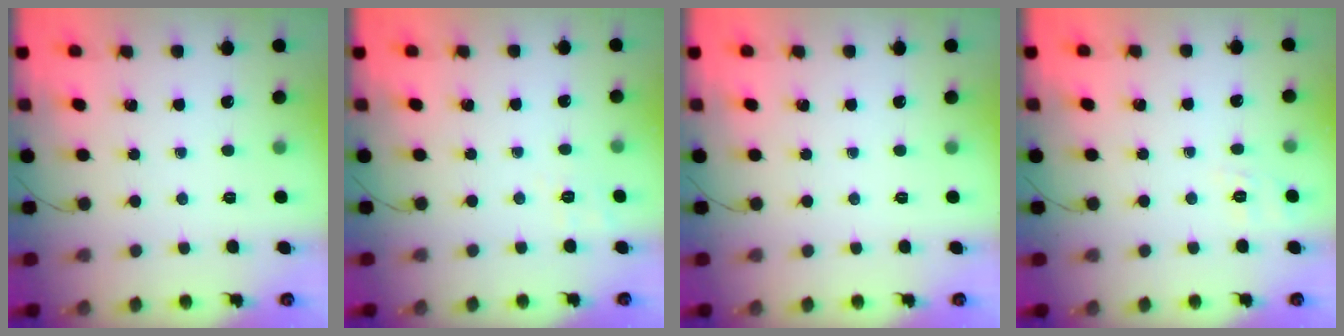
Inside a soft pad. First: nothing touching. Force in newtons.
{"total": 3.1, "press": 2.4, "slide": 1.9}
{"total": 0.0}
{"total": 2.0, "press": 0.5, "slide": 1.9}